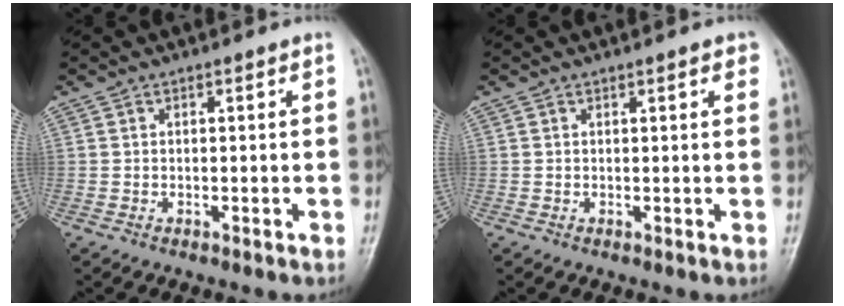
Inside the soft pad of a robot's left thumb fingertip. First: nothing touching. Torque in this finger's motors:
{"motor_torque": [-0.07, 0.01, -0.15, -0.13, 0.03]}